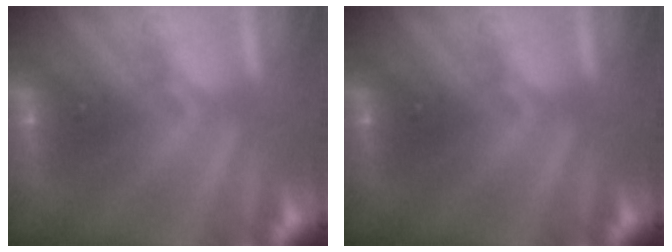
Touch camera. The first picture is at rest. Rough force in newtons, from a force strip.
{"total": 0.0}